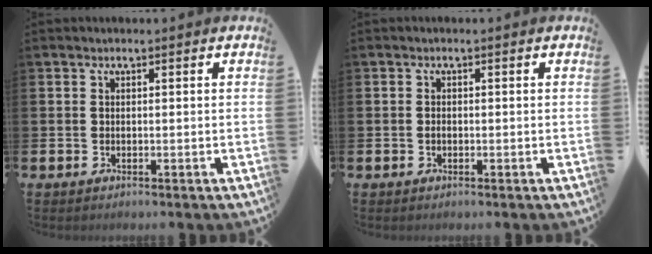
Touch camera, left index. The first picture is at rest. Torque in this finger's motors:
{"motor_torque": [0.20, 0.08, 0.00, 0.00]}